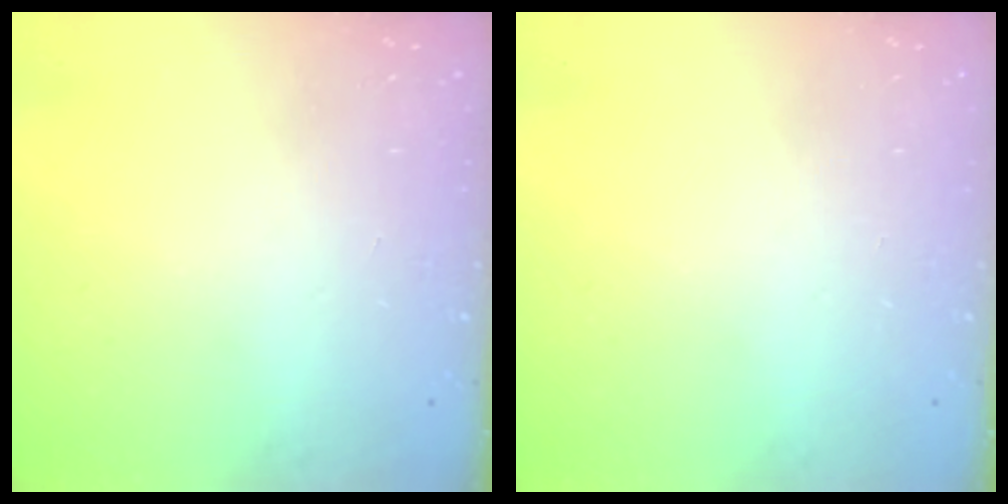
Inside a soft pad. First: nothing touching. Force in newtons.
{"total": 0.0}